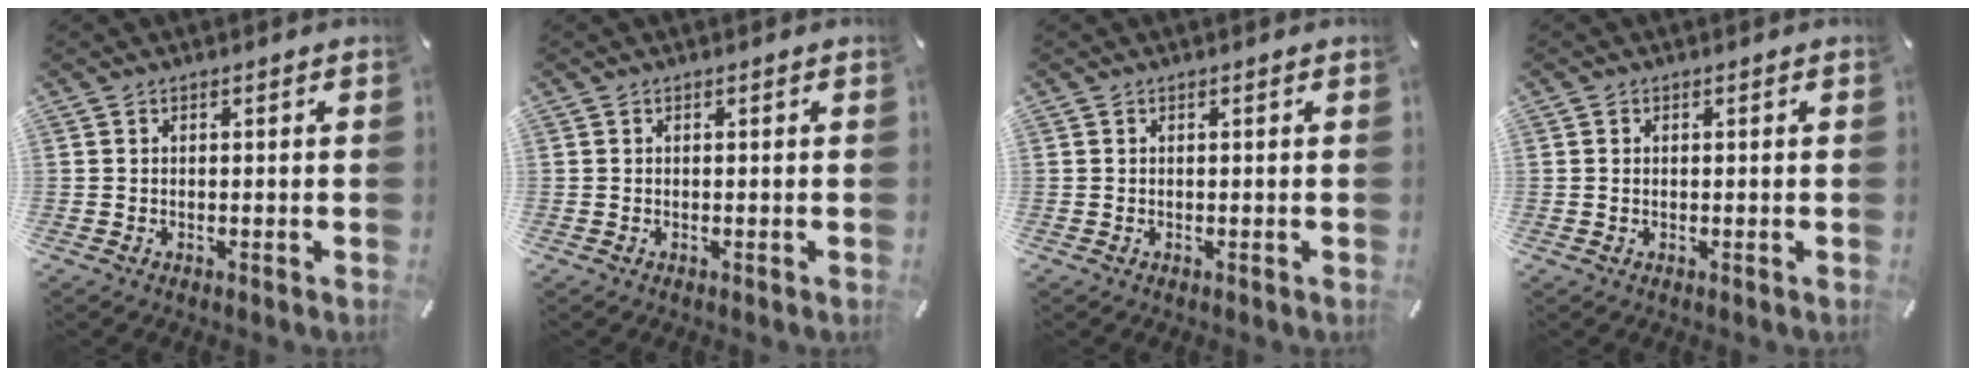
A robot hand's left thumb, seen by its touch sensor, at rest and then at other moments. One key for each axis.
{"total": 0.0}
{"total": 0.0}
{"total": 0.7, "fx": 0.0, "fy": 0.5, "fz": 0.4, "tx": -0.010, "ty": 0.003, "tz": -0.001}